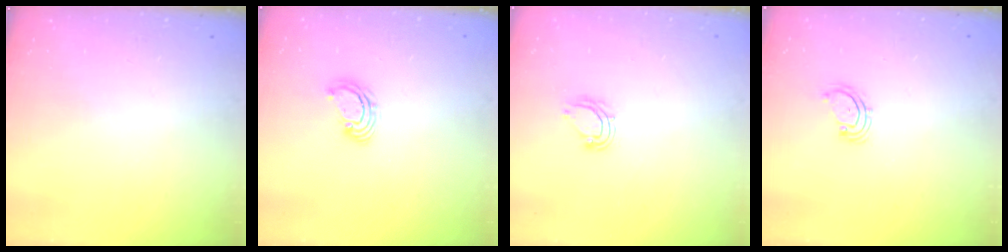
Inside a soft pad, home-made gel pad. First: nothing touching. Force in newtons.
{"total": 3.3, "press": 3.3, "slide": 0.2}
{"total": 6.3, "press": 6.3, "slide": 0.4}
{"total": 2.3, "press": 2.3, "slide": 0.5}